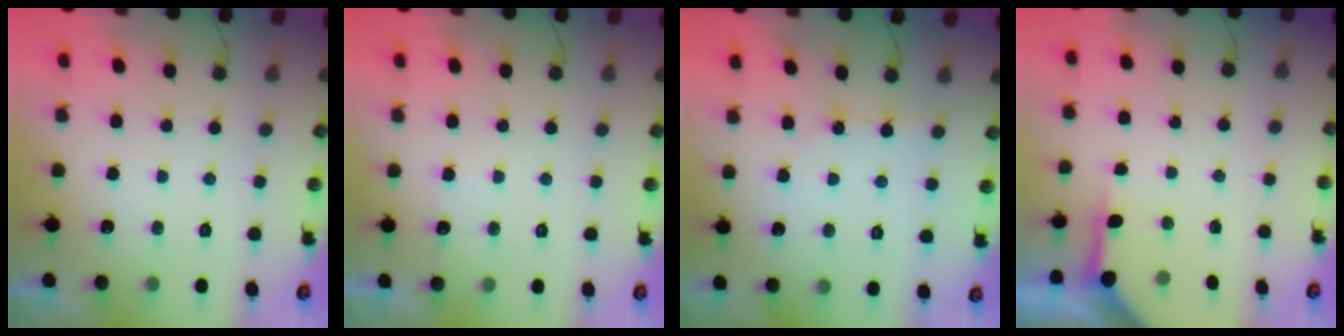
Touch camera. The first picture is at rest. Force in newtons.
{"total": 5.1, "press": 5.0, "slide": 0.8}
{"total": 3.0, "press": 3.0, "slide": 0.4}
{"total": 3.9, "press": 3.8, "slide": 0.5}